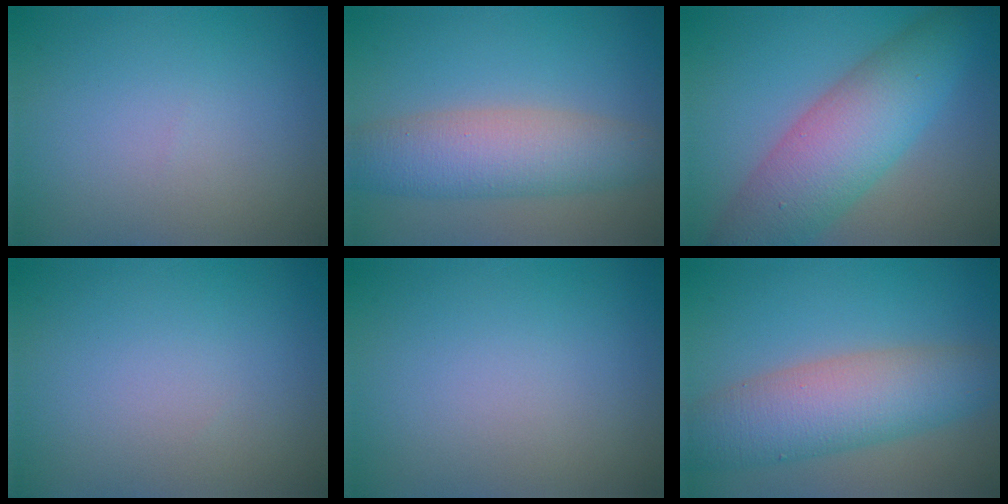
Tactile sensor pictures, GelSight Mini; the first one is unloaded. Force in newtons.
{"total": 5.8, "press": 5.8, "slide": 0.2}
{"total": 8.0, "press": 8.0, "slide": 0.0}
{"total": 0.0}
{"total": 0.0}
{"total": 7.0, "press": 7.0, "slide": 0.2}